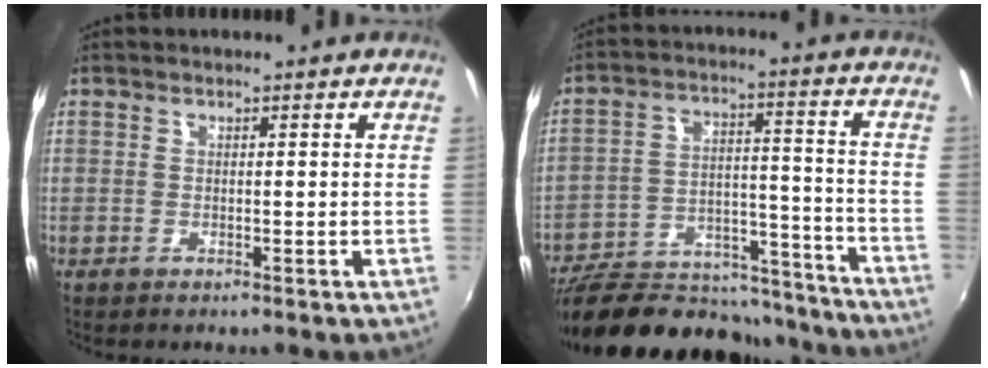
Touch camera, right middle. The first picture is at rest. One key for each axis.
{"total": 27.8, "fx": -23.2, "fy": 10.3, "fz": 11.3, "tx": -0.217, "ty": 0.017, "tz": -0.312}